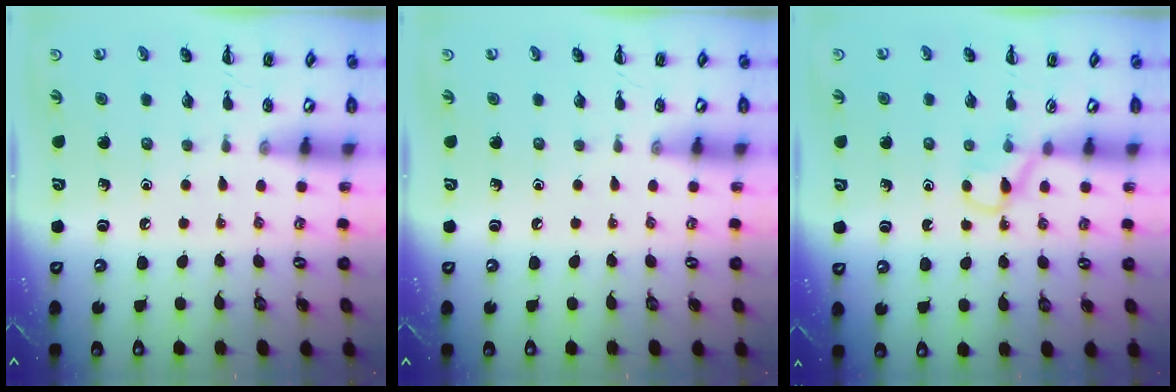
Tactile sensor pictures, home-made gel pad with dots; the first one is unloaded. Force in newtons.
{"total": 0.0}
{"total": 3.5, "press": 3.3, "slide": 1.2}